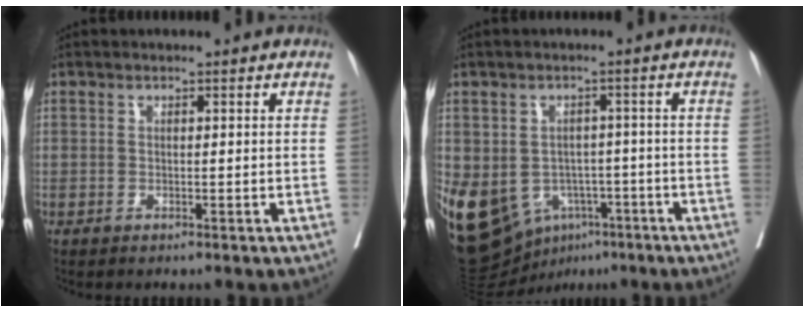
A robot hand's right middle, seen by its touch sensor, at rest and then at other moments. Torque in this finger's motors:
{"motor_torque": [1.90, -0.23, 1.05, 0.22]}